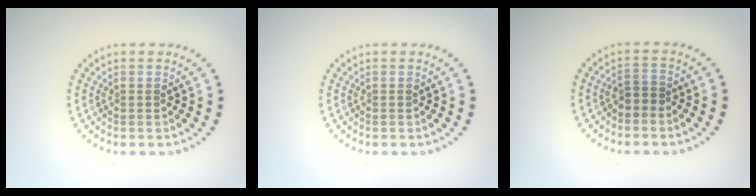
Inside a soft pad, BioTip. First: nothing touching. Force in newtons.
{"total": 0.0}
{"total": 1.3, "press": 1.0, "slide": 0.8}